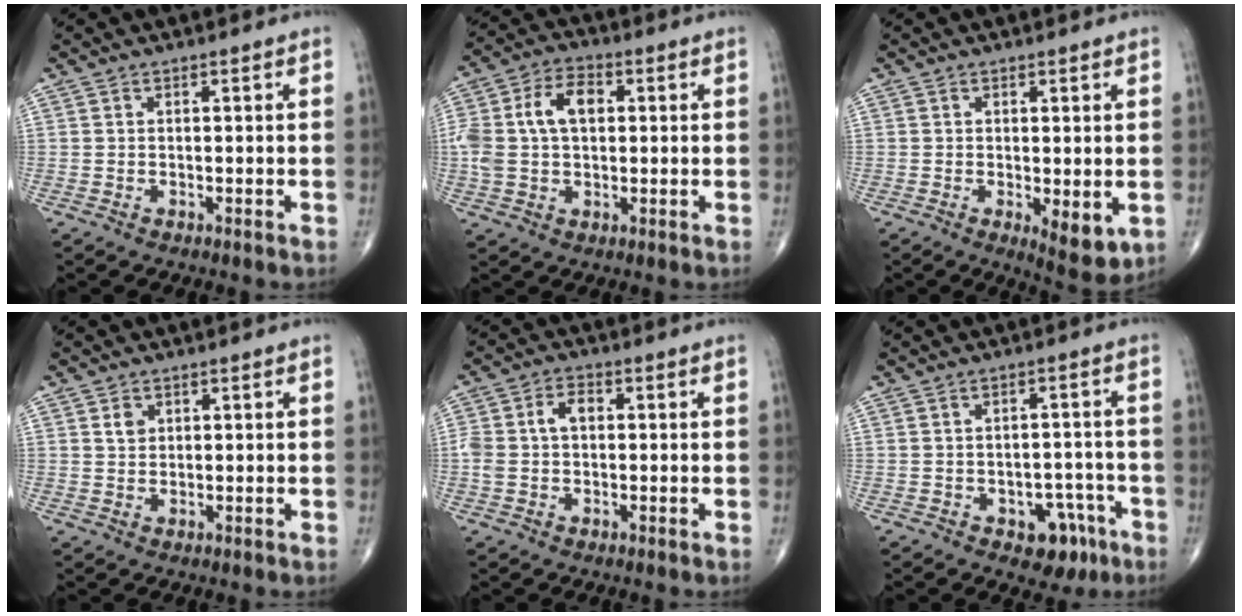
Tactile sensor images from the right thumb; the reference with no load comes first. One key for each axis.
{"total": 11.5, "fx": 1.7, "fy": 7.3, "fz": 8.7, "tx": -0.171, "ty": 0.025, "tz": 0.029}
{"total": 6.1, "fx": -1.1, "fy": 2.3, "fz": 5.5, "tx": -0.072, "ty": -0.019, "tz": -0.010}
{"total": 2.1, "fx": 0.8, "fy": 1.6, "fz": 1.0, "tx": -0.010, "ty": -0.004, "tz": 0.014}
{"total": 5.8, "fx": 0.4, "fy": 3.8, "fz": 4.3, "tx": -0.092, "ty": 0.025, "tz": 0.006}
{"total": 7.2, "fx": -3.8, "fy": 4.5, "fz": 4.2, "tx": -0.019, "ty": 0.029, "tz": -0.044}